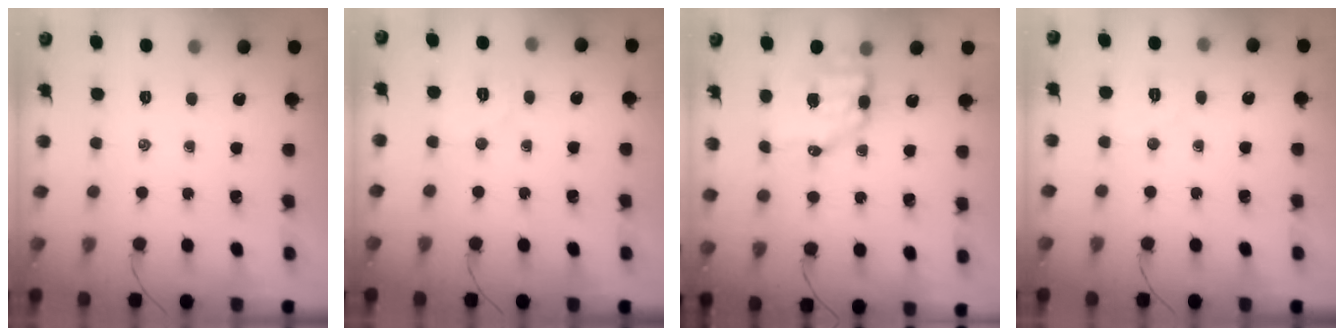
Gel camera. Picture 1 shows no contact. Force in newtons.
{"total": 5.5, "press": 5.4, "slide": 1.2}
{"total": 7.7, "press": 7.6, "slide": 1.6}
{"total": 5.6, "press": 5.5, "slide": 1.1}